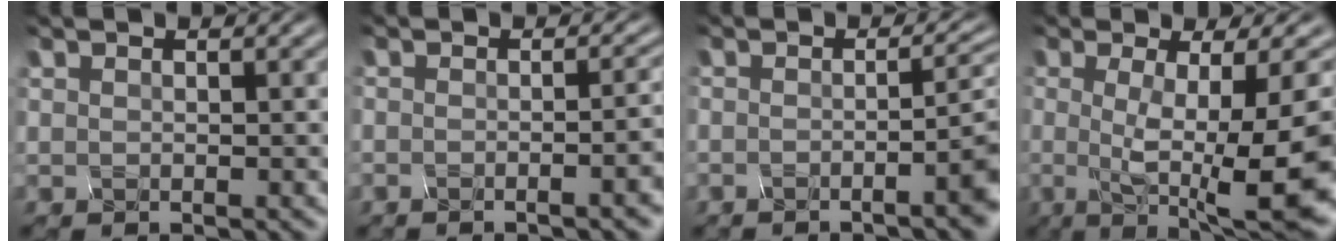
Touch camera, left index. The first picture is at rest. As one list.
[{"total": 5.2, "force": [-1.2, 2.4, 4.4], "torque": [-0.006, 0.028, -0.029]}, {"total": 6.1, "force": [-1.7, 2.0, 5.5], "torque": [-0.030, 0.013, -0.029]}, {"total": 12.7, "force": [-2.5, 2.6, 12.2], "torque": [-0.176, -0.001, -0.022]}]